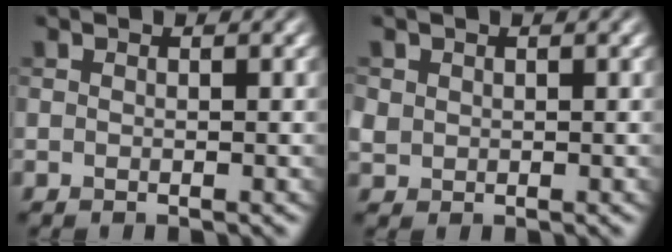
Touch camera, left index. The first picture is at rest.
{"total": 1.2, "force": [0.3, 1.1, 0.2], "torque": [-0.002, -0.003, 0.008]}